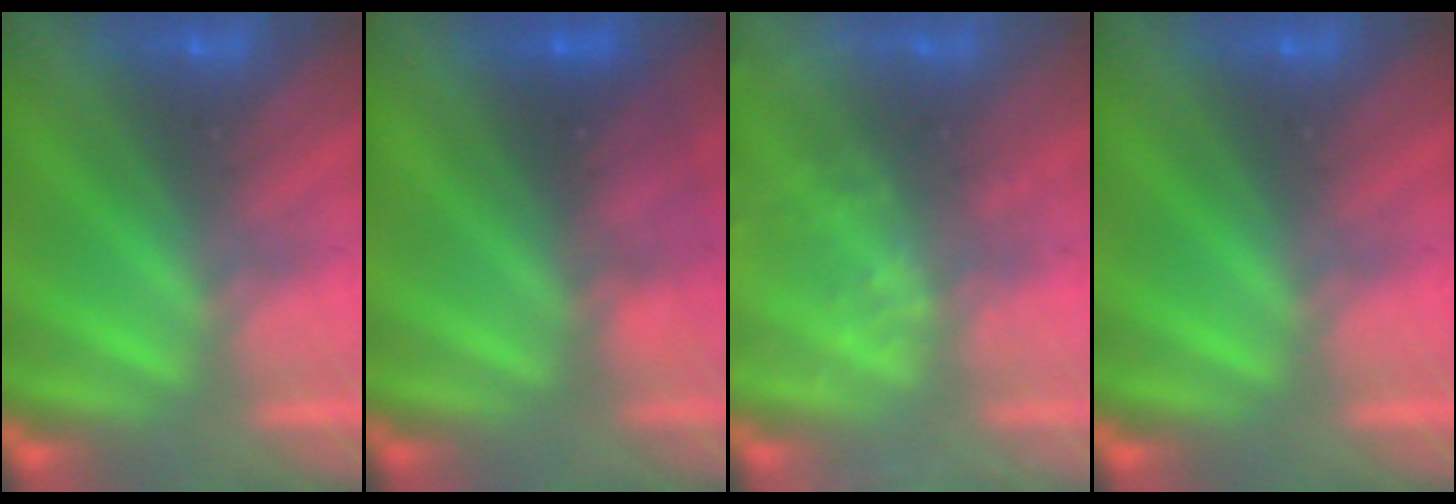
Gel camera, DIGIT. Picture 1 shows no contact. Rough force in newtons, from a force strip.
{"total": 2.7}
{"total": 2.5}
{"total": 0.0}